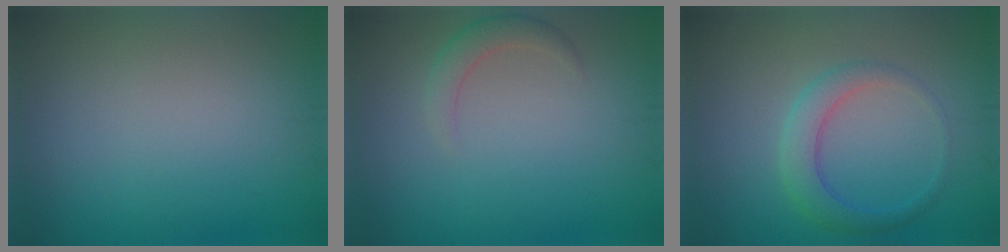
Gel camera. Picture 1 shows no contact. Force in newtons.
{"total": 1.9, "press": 1.9, "slide": 0.0}
{"total": 3.0, "press": 3.0, "slide": 0.1}